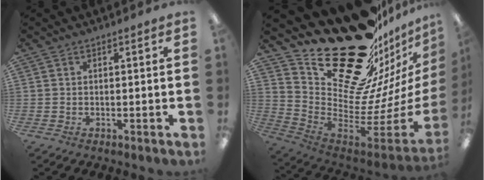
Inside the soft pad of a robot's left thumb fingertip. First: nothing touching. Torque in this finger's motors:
{"motor_torque": [3.70, 1.31, 1.52, -1.25, 0.38]}